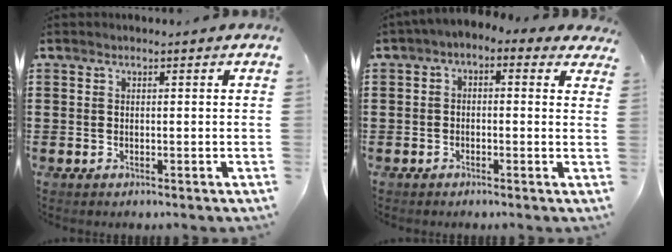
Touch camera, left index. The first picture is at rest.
{"total": 1.8, "force": [-1.4, 0.7, 0.9], "torque": [-0.018, 0.008, -0.033]}